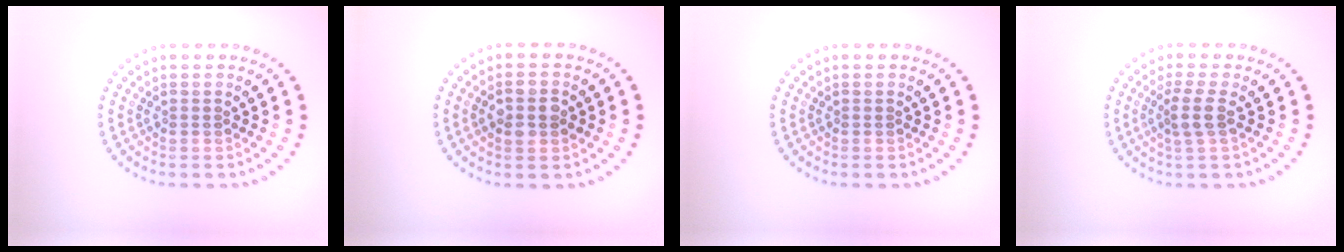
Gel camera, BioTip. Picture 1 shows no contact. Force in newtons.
{"total": 2.4, "press": 2.4, "slide": 0.1}
{"total": 0.0}
{"total": 2.1, "press": 1.7, "slide": 1.2}